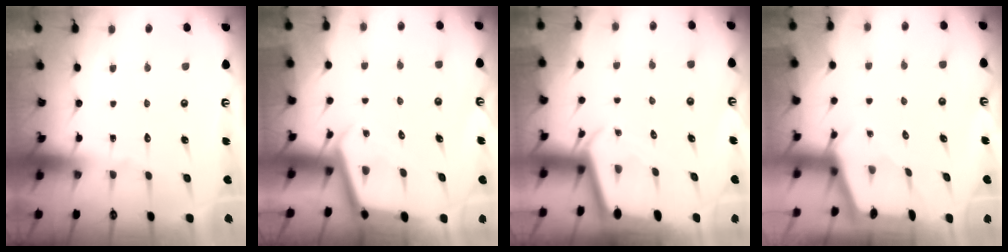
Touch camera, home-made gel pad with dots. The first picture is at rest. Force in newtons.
{"total": 3.4, "press": 3.4, "slide": 0.2}
{"total": 2.2, "press": 2.2, "slide": 0.1}
{"total": 2.2, "press": 2.2, "slide": 0.3}